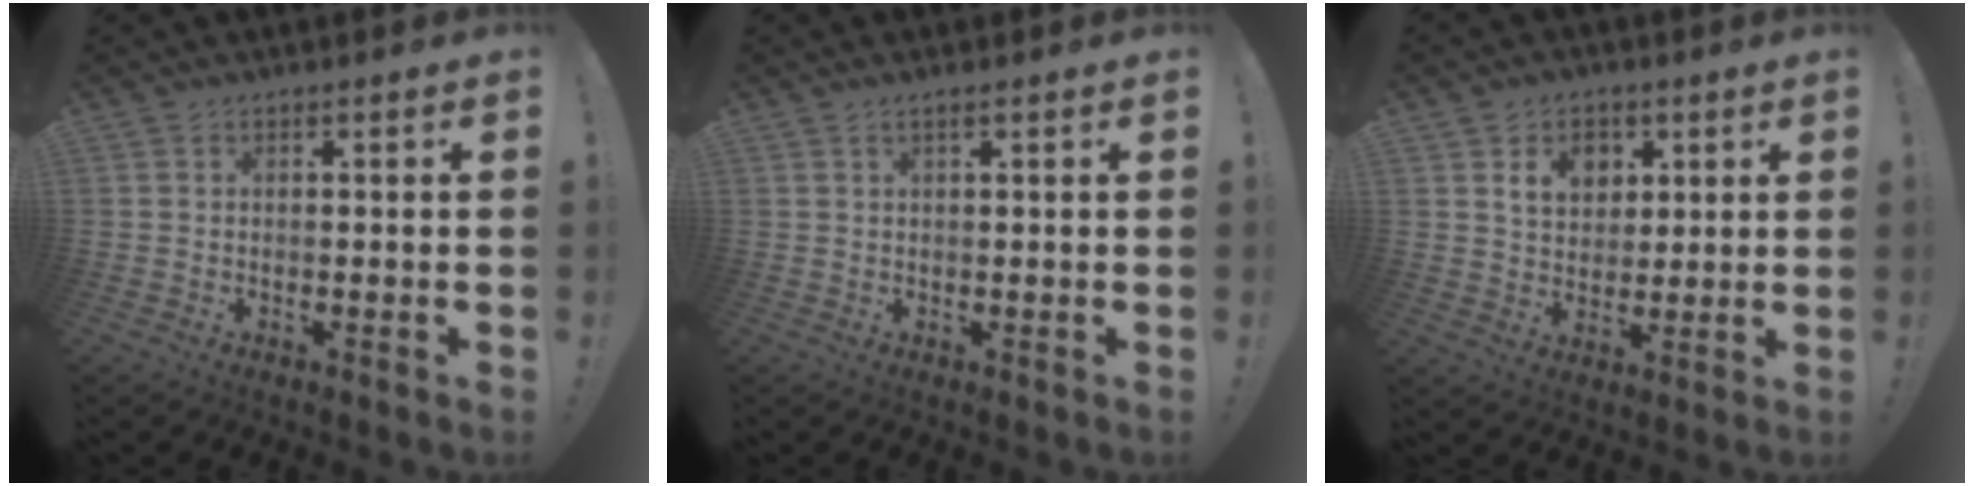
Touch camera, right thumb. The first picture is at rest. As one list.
[{"total": 1.2, "force": [0.7, 0.0, 1.0], "torque": [-0.026, 0.002, 0.013]}, {"total": 9.7, "force": [4.6, 7.4, 4.2], "torque": [-0.063, -0.017, 0.087]}]